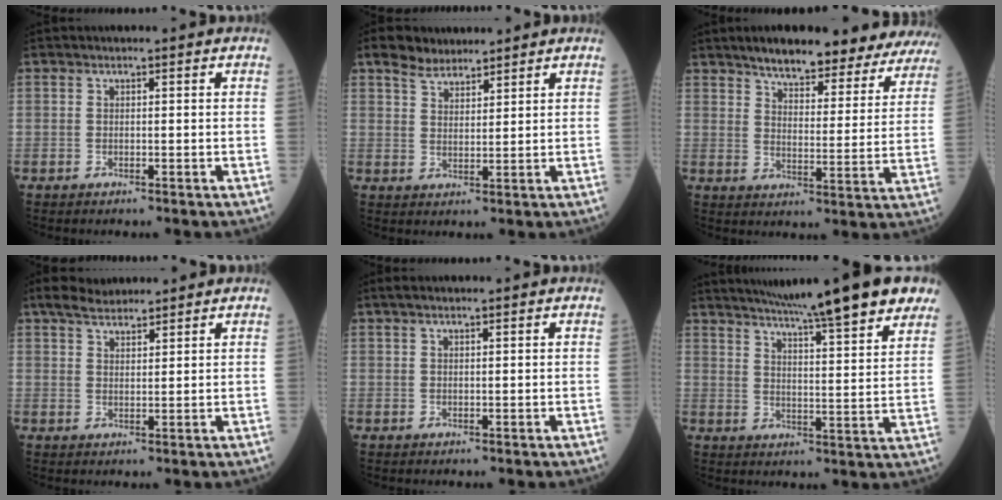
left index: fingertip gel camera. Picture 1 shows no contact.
{"total": 3.9, "force": [3.2, 1.8, 1.2], "torque": [-0.035, 0.012, 0.063]}
{"total": 21.7, "force": [19.3, 4.8, 8.6], "torque": [-0.102, -0.025, 0.231]}
{"total": 4.2, "force": [3.7, 1.2, 1.6], "torque": [-0.037, 0.016, 0.068]}
{"total": 1.8, "force": [1.2, 0.1, 1.3], "torque": [-0.025, 0.015, 0.022]}
{"total": 21.3, "force": [16.9, 1.1, 12.9], "torque": [-0.197, 0.001, 0.222]}